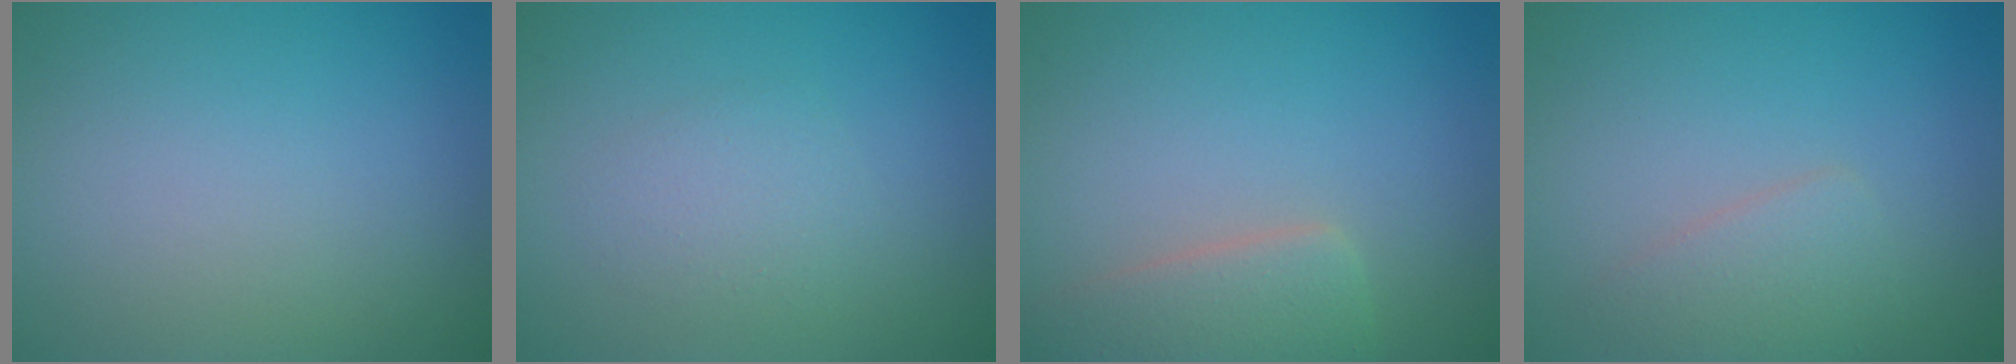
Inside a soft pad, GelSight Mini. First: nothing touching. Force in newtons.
{"total": 1.9, "press": 1.9, "slide": 0.0}
{"total": 4.1, "press": 4.1, "slide": 0.1}
{"total": 2.2, "press": 2.2, "slide": 0.0}